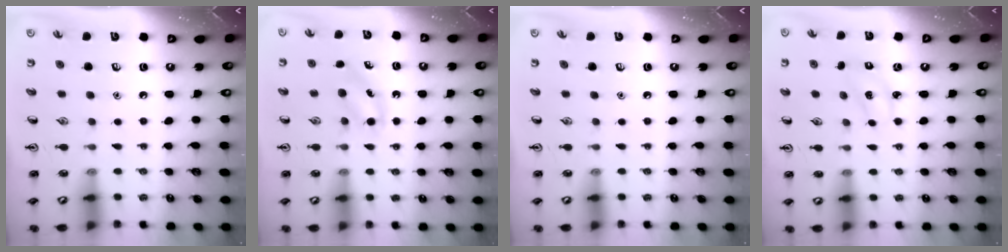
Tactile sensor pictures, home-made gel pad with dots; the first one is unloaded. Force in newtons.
{"total": 5.2, "press": 5.0, "slide": 1.6}
{"total": 0.0}
{"total": 2.1, "press": 2.0, "slide": 0.7}